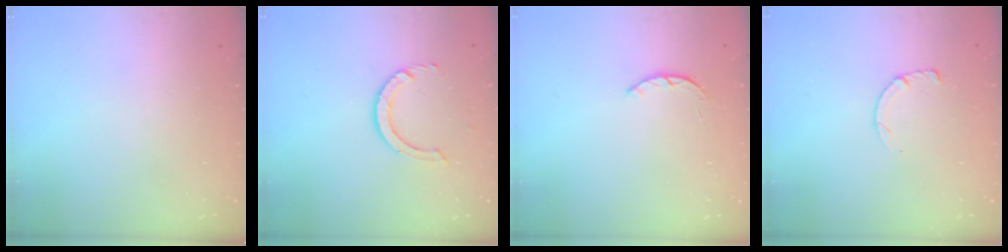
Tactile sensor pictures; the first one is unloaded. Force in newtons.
{"total": 7.3, "press": 7.3, "slide": 0.5}
{"total": 2.5, "press": 2.5, "slide": 0.5}
{"total": 3.0, "press": 3.0, "slide": 0.3}